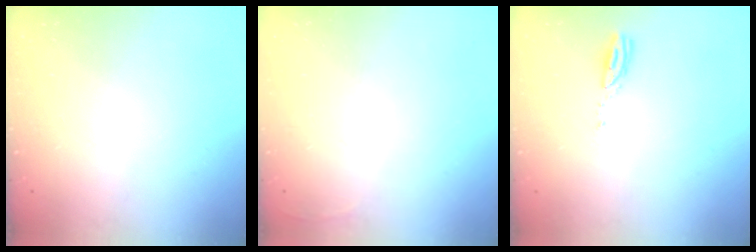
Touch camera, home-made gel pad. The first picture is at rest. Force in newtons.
{"total": 2.7, "press": 2.6, "slide": 1.0}
{"total": 4.1, "press": 4.1, "slide": 0.3}